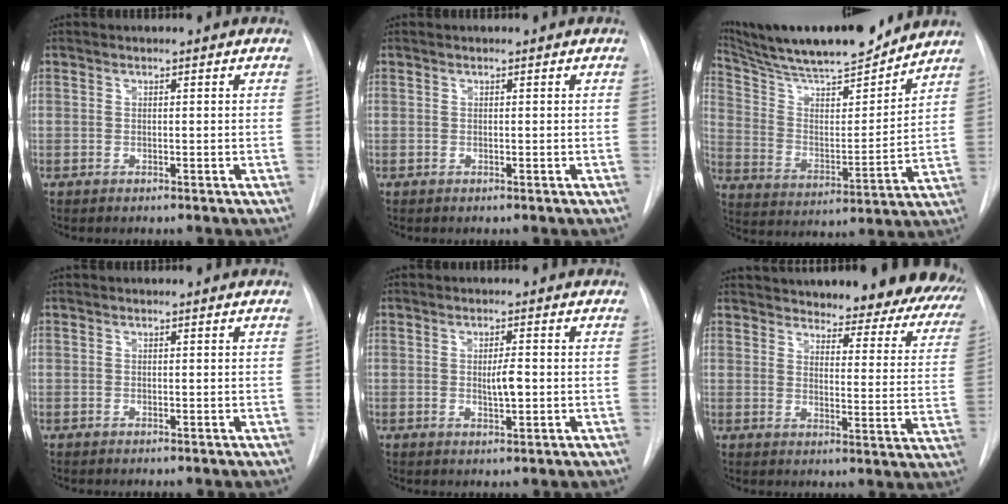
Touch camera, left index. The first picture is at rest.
{"total": 0.0}
{"total": 20.0, "force": [18.2, 1.9, 8.2], "torque": [-0.147, -0.008, 0.292]}
{"total": 0.0}
{"total": 2.8, "force": [-0.5, 0.5, 2.7], "torque": [-0.047, -0.008, -0.008]}
{"total": 27.1, "force": [24.5, 7.1, 8.9], "torque": [-0.122, -0.085, 0.277]}